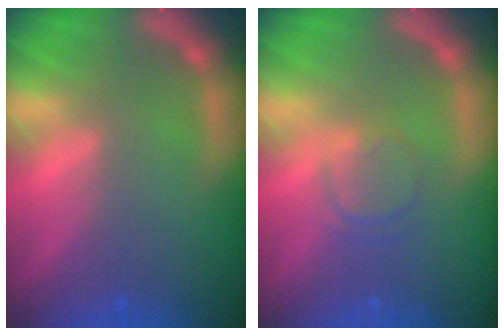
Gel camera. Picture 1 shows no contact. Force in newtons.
{"total": 2.4}